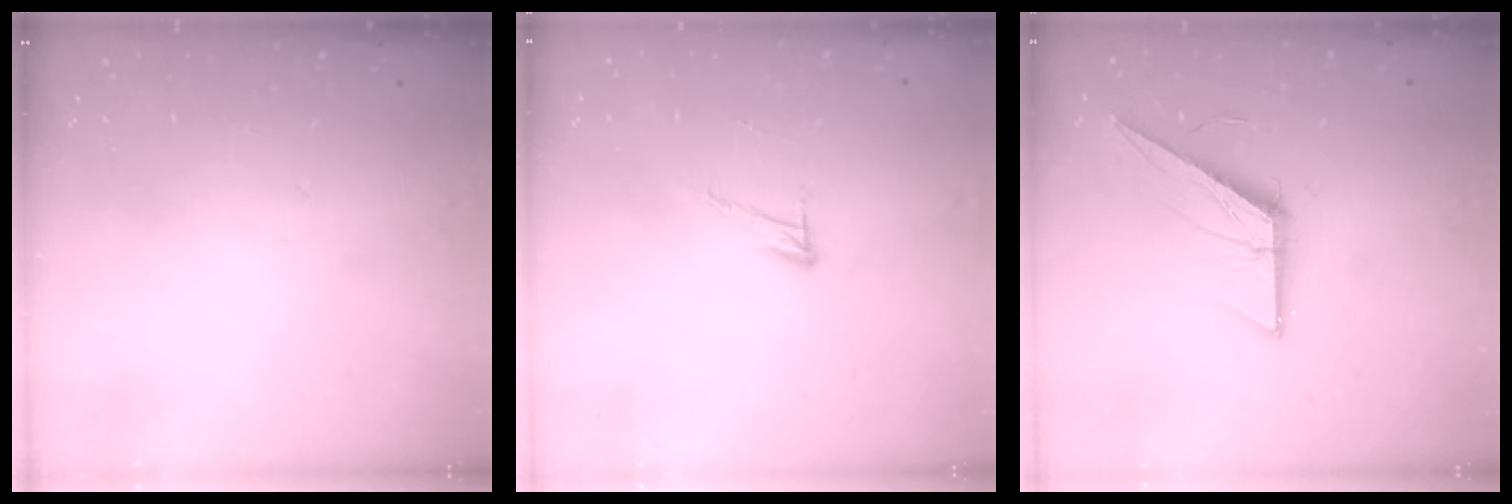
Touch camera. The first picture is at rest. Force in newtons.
{"total": 5.9, "press": 5.9, "slide": 0.3}
{"total": 12.7, "press": 12.7, "slide": 0.6}